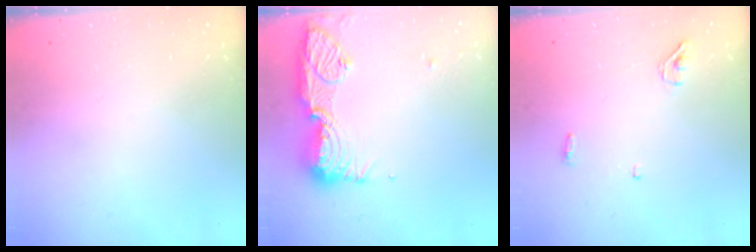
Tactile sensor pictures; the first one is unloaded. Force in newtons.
{"total": 17.6, "press": 16.5, "slide": 6.2}
{"total": 3.7, "press": 3.6, "slide": 0.9}